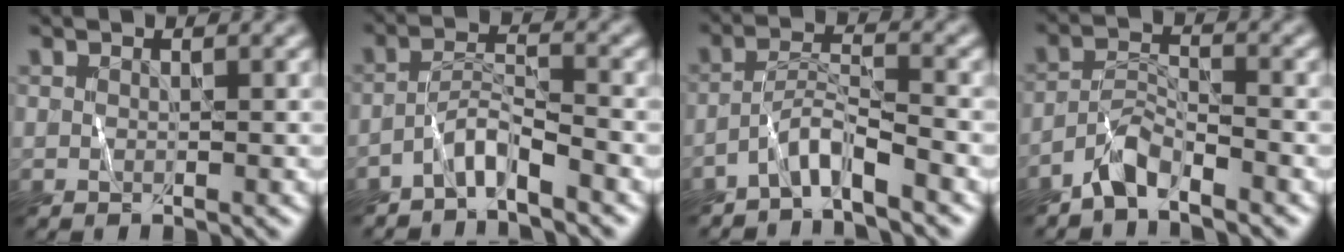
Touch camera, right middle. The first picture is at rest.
{"total": 2.9, "force": [-2.4, 0.3, 1.5], "torque": [-0.024, 0.013, -0.053]}
{"total": 3.1, "force": [-2.6, 0.2, 1.7], "torque": [-0.028, 0.013, -0.057]}
{"total": 2.9, "force": [-2.6, 0.6, 1.1], "torque": [-0.021, 0.015, -0.055]}